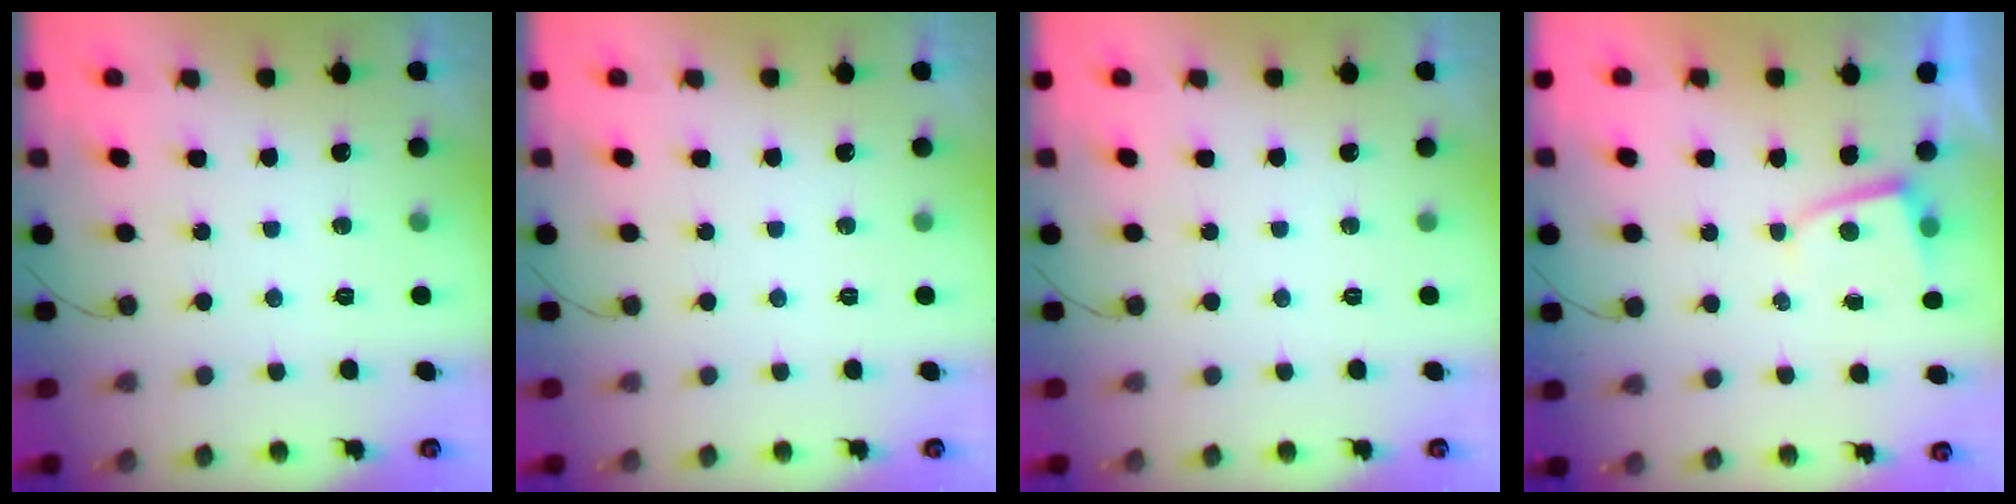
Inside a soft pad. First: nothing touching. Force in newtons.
{"total": 0.0}
{"total": 0.0}
{"total": 1.2, "press": 1.2, "slide": 0.2}